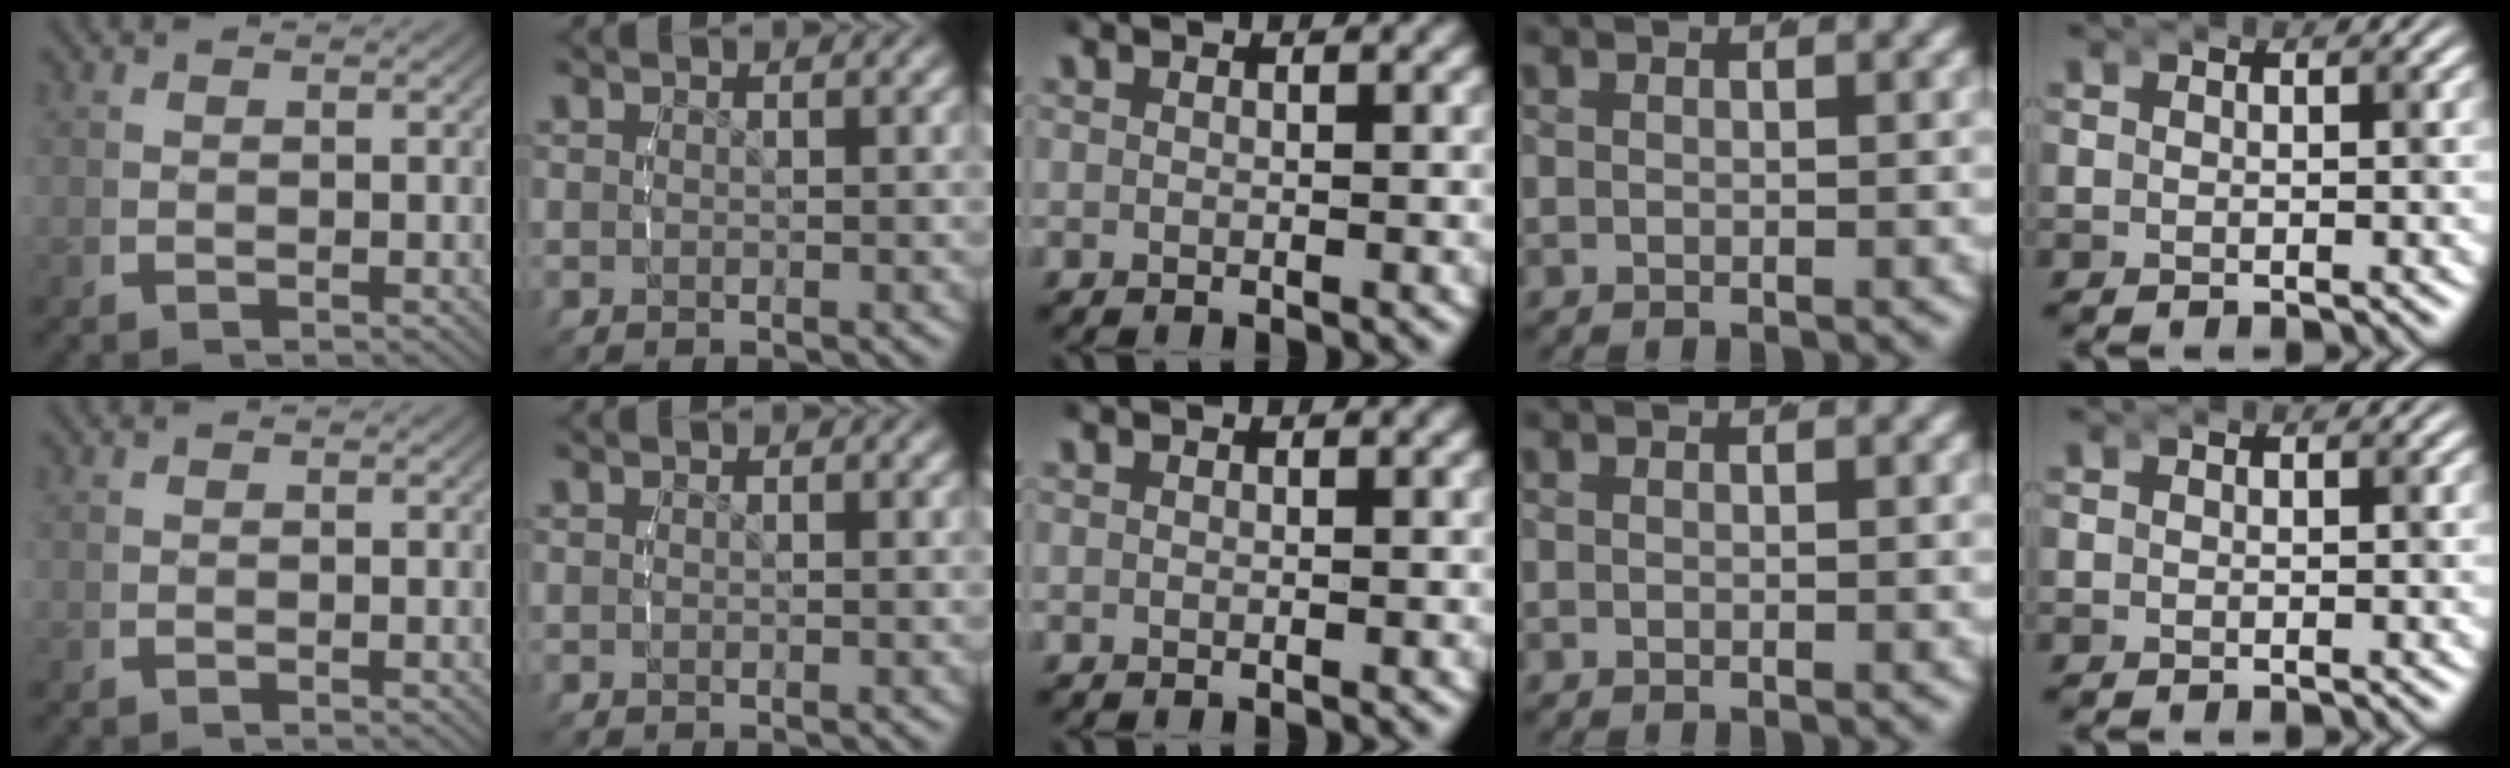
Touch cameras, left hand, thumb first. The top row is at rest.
{}